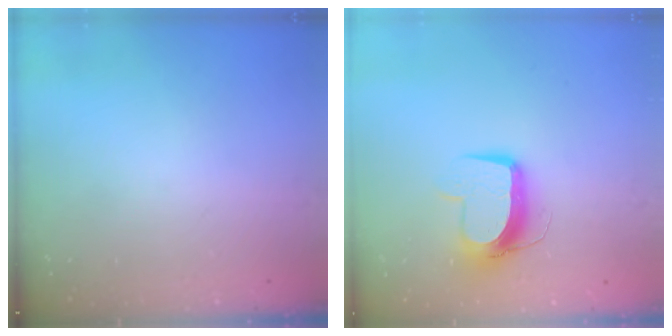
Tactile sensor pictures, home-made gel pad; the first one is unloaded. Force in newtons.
{"total": 10.7, "press": 10.6, "slide": 1.1}